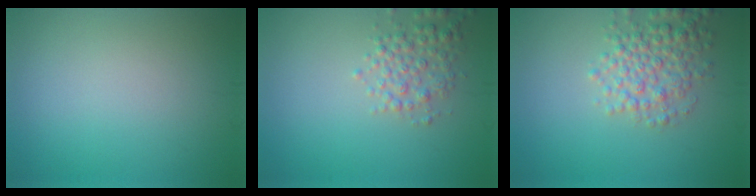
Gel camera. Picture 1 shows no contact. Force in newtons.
{"total": 2.7, "press": 2.7, "slide": 0.0}
{"total": 4.1, "press": 4.1, "slide": 0.1}